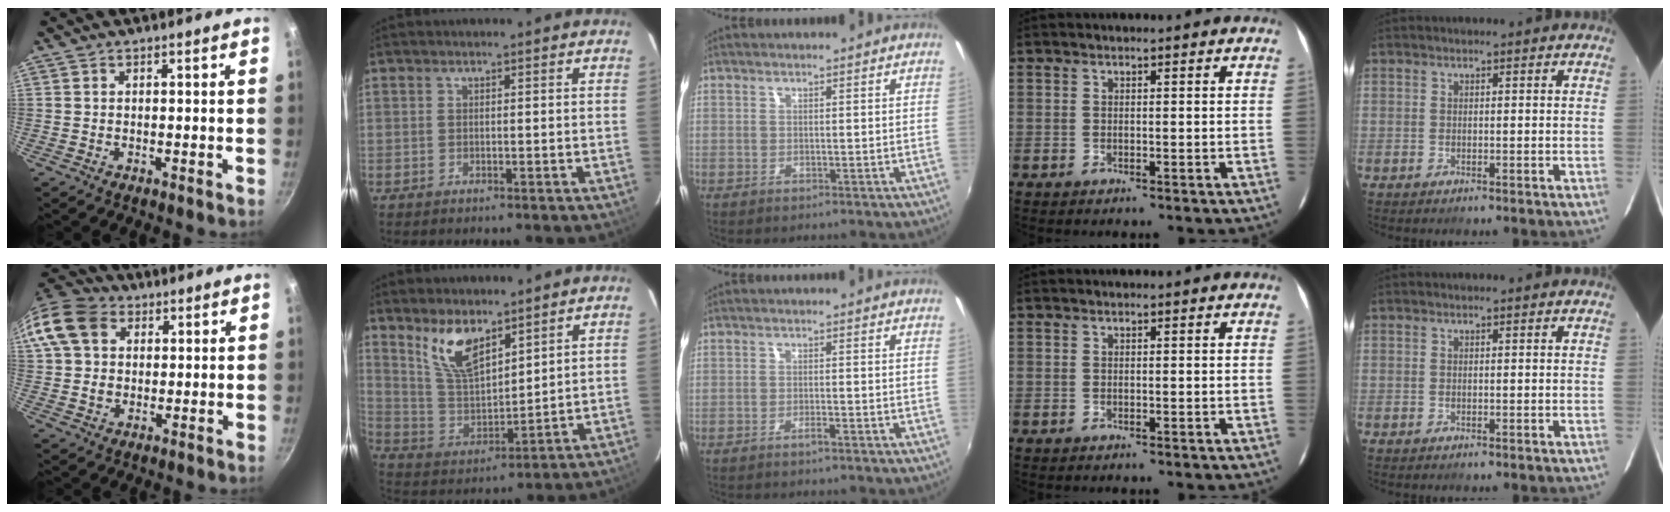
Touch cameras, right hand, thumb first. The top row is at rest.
{"thumb": {"total": 12.8, "force": [3.6, 10.0, 7.2], "torque": [-0.129, 0.015, 0.053]}, "index": {"total": 10.4, "force": [7.1, 4.1, 6.5], "torque": [-0.126, -0.002, 0.149]}, "middle": {"total": 1.3, "force": [-1.2, 0.0, 0.6], "torque": [-0.016, 0.002, -0.023]}}